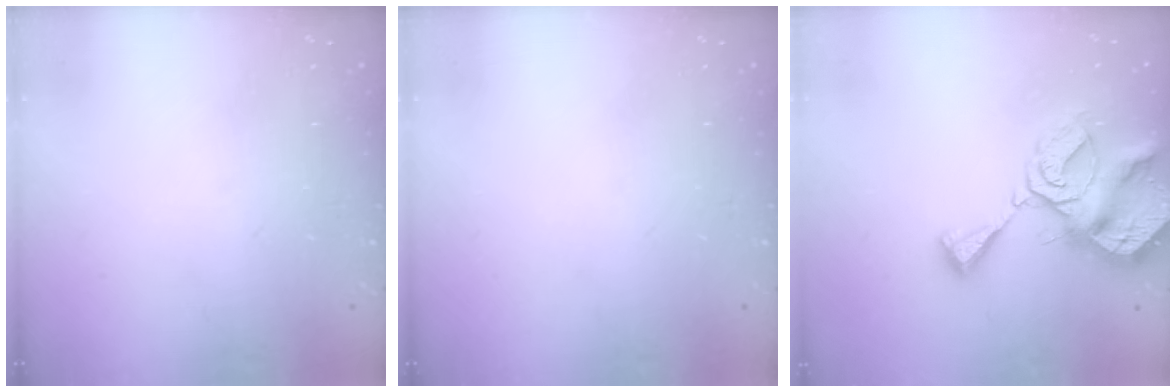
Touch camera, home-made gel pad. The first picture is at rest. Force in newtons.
{"total": 0.0}
{"total": 9.9, "press": 9.8, "slide": 1.4}